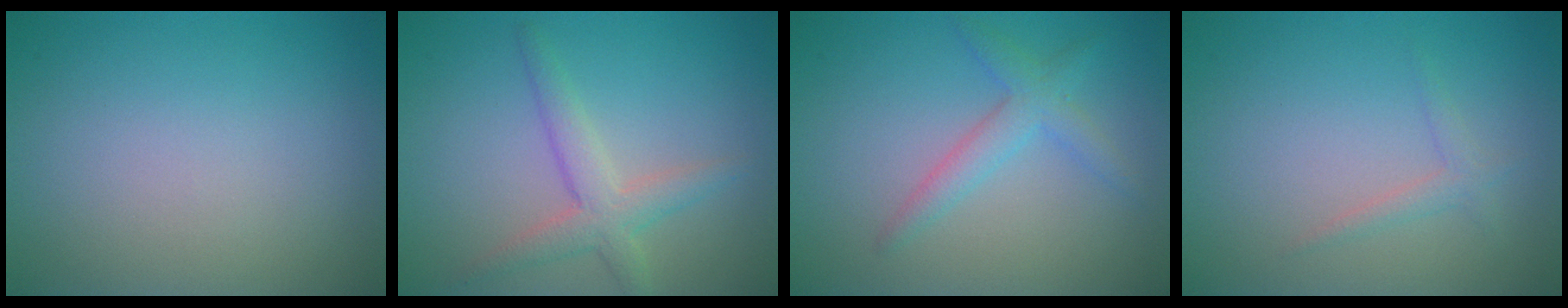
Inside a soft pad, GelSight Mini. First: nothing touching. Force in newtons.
{"total": 3.1, "press": 3.1, "slide": 0.3}
{"total": 2.5, "press": 2.5, "slide": 0.1}
{"total": 1.2, "press": 1.2, "slide": 0.0}